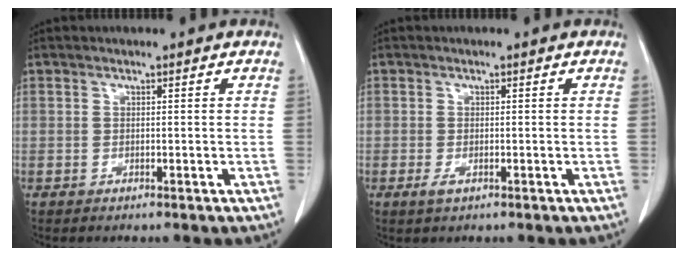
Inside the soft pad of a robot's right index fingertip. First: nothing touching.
{"total": 1.3, "force": [-0.6, 0.6, 1.0], "torque": [-0.019, -0.002, -0.004]}